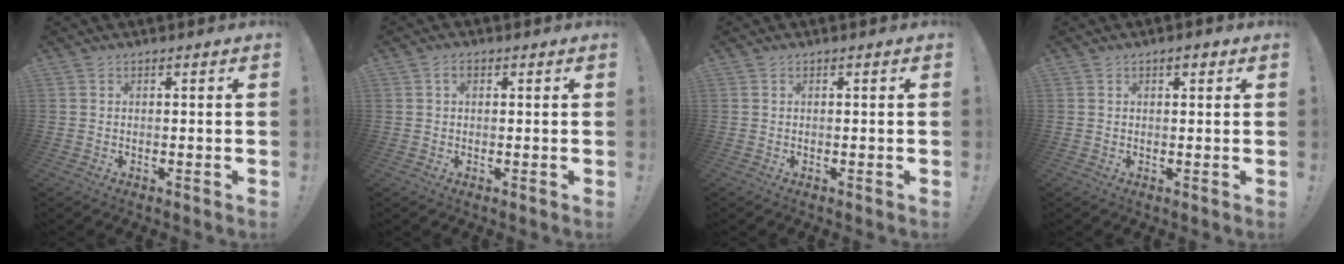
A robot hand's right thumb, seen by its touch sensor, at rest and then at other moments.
{"total": 1.9, "force": [0.7, 1.4, 1.1], "torque": [-0.020, 0.005, 0.012]}
{"total": 0.0}
{"total": 2.2, "force": [1.3, 1.0, 1.6], "torque": [-0.019, 0.001, 0.019]}